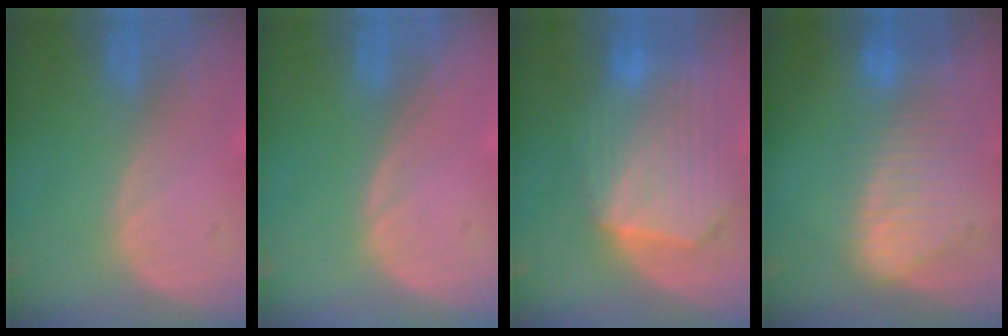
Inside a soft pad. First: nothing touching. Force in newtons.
{"total": 0.0}
{"total": 10.6, "press": 9.3, "slide": 5.2}
{"total": 9.3, "press": 8.1, "slide": 4.4}